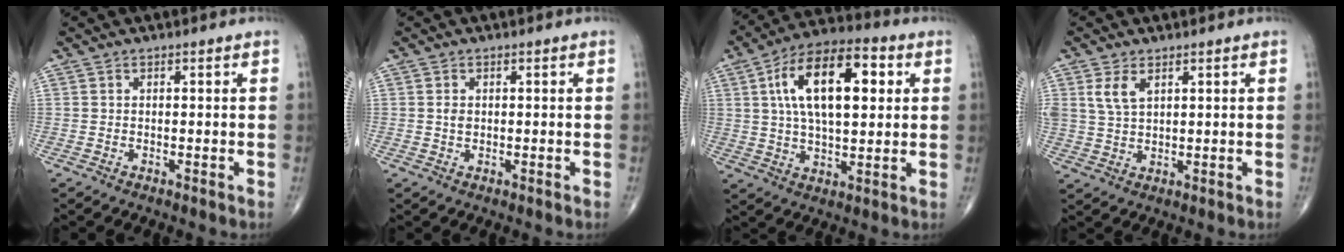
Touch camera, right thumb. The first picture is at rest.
{"total": 1.4, "force": [0.1, 1.0, 0.9], "torque": [-0.014, 0.000, 0.004]}
{"total": 18.2, "force": [4.5, 8.6, 15.4], "torque": [-0.245, 0.012, 0.072]}
{"total": 4.3, "force": [2.1, 2.3, 3.0], "torque": [-0.059, -0.005, 0.048]}